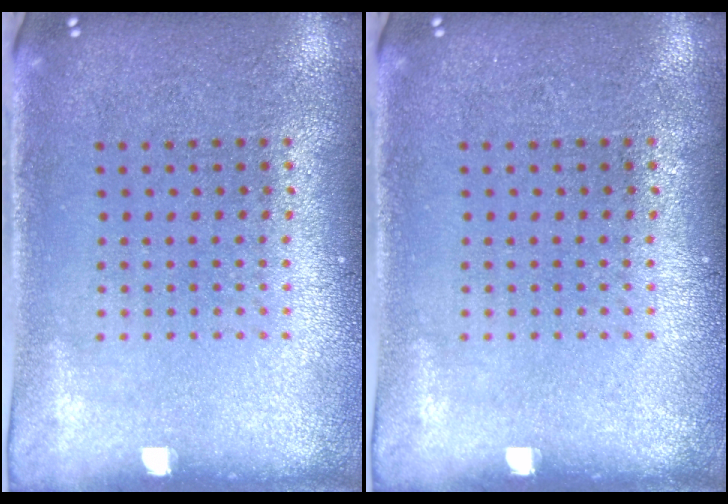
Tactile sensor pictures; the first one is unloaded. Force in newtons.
{"total": 0.0}